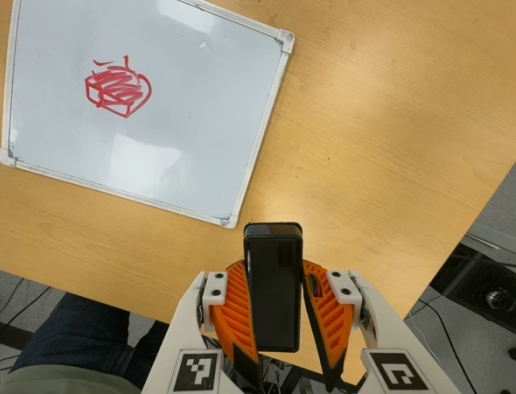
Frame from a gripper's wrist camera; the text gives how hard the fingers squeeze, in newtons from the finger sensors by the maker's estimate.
{"total": 10.1, "left": 8.2, "right": 11.9}